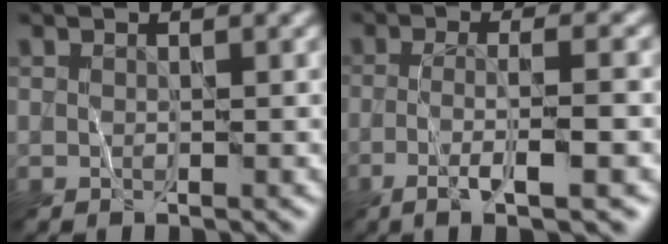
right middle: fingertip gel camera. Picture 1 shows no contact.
{"total": 5.5, "force": [-1.8, 0.9, 5.1], "torque": [-0.079, 0.009, -0.040]}